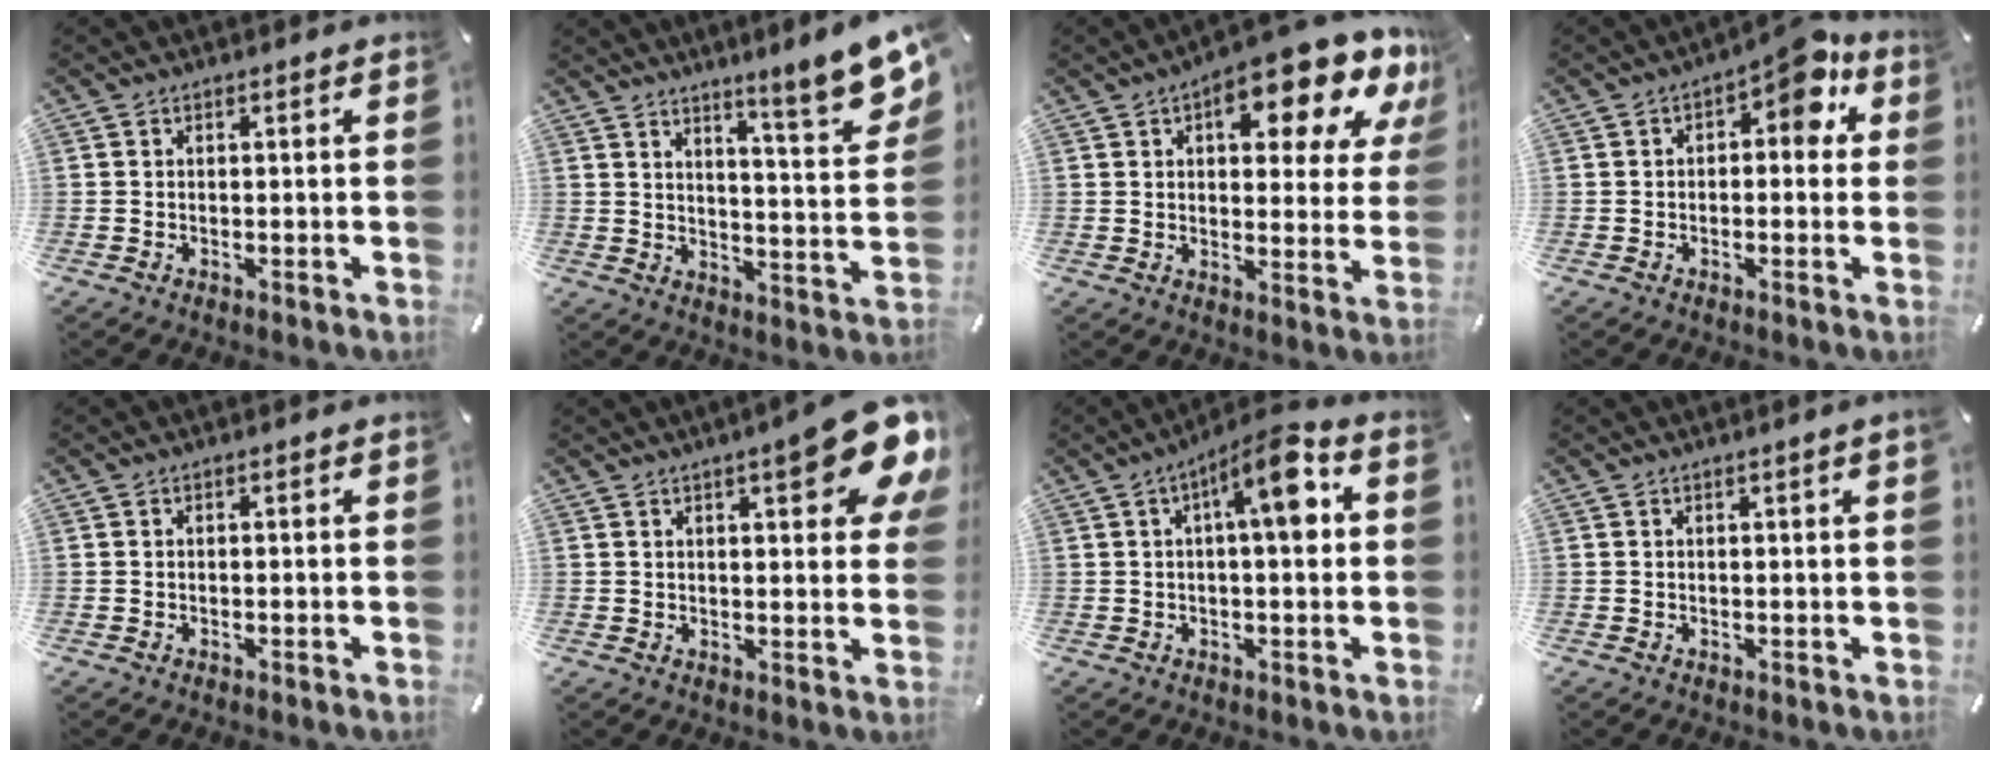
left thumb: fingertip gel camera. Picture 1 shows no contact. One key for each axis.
{"total": 10.5, "fx": 8.3, "fy": 0.7, "fz": 6.3, "tx": -0.097, "ty": -0.073, "tz": 0.135}
{"total": 17.6, "fx": 9.9, "fy": 7.5, "fz": 12.4, "tx": -0.152, "ty": -0.062, "tz": 0.157}
{"total": 7.8, "fx": 3.5, "fy": 3.8, "fz": 5.8, "tx": -0.074, "ty": -0.019, "tz": 0.051}
{"total": 0.0}
{"total": 14.7, "fx": 7.3, "fy": 3.9, "fz": 12.1, "tx": -0.161, "ty": -0.039, "tz": 0.115}
{"total": 11.2, "fx": 2.7, "fy": 3.0, "fz": 10.4, "tx": -0.157, "ty": -0.003, "tz": 0.035}
{"total": 1.2, "fx": 0.5, "fy": -0.1, "fz": 1.1, "tx": -0.020, "ty": -0.002, "tz": 0.008}